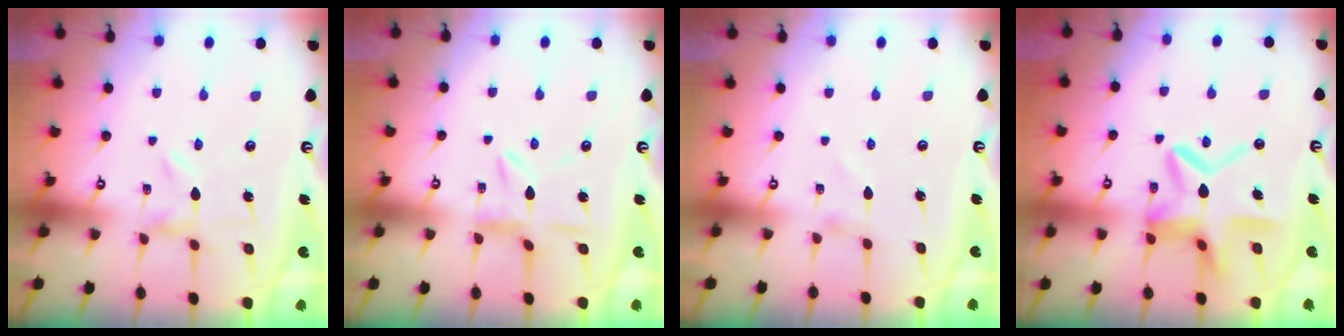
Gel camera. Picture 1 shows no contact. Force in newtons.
{"total": 4.7, "press": 4.7, "slide": 0.4}
{"total": 1.1, "press": 1.1, "slide": 0.1}
{"total": 14.3, "press": 14.2, "slide": 1.3}